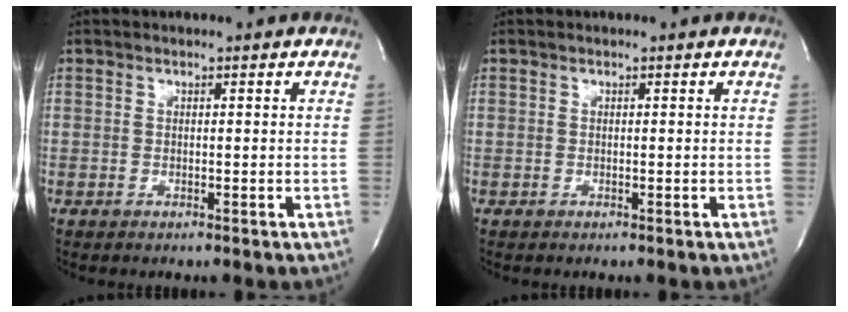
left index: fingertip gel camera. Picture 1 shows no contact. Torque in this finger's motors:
{"motor_torque": [0.00, 0.00, -0.01, -0.01]}